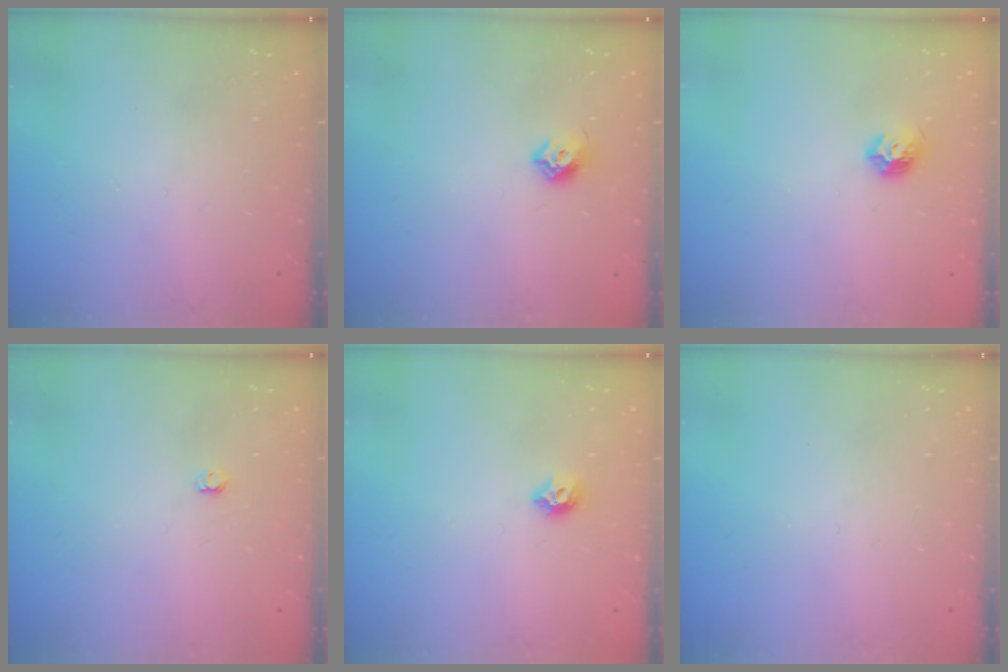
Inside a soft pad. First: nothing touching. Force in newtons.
{"total": 6.8, "press": 6.7, "slide": 1.2}
{"total": 6.4, "press": 6.4, "slide": 0.8}
{"total": 2.9, "press": 2.9, "slide": 0.3}
{"total": 6.6, "press": 6.6, "slide": 0.4}
{"total": 0.0}